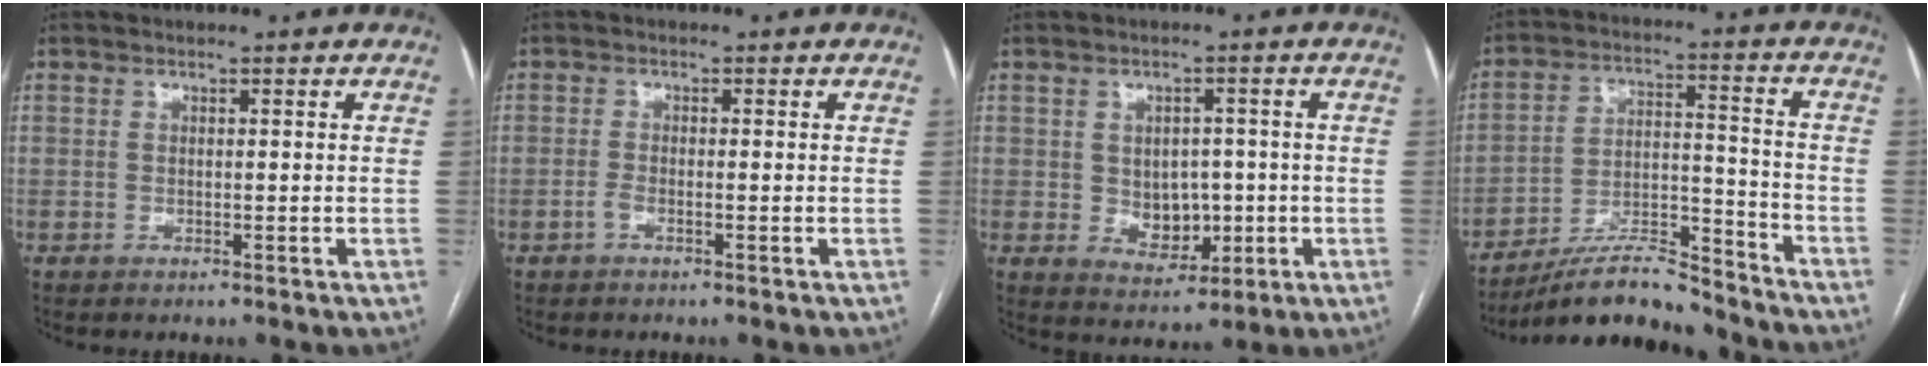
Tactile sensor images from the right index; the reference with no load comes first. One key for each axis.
{"total": 1.1, "fx": -0.6, "fy": 0.1, "fz": 0.9, "tx": -0.018, "ty": 0.000, "tz": -0.014}
{"total": 6.2, "fx": -0.4, "fy": 4.6, "fz": 4.2, "tx": -0.057, "ty": 0.004, "tz": 0.008}
{"total": 12.1, "fx": -11.2, "fy": 1.4, "fz": 4.2, "tx": -0.065, "ty": 0.018, "tz": -0.197}